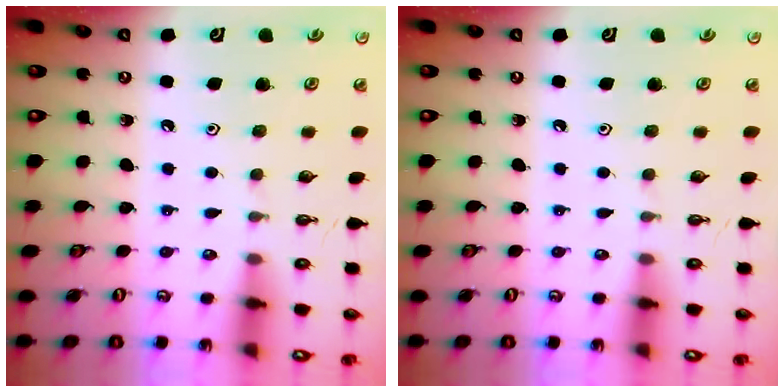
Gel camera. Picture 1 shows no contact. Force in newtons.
{"total": 0.0}